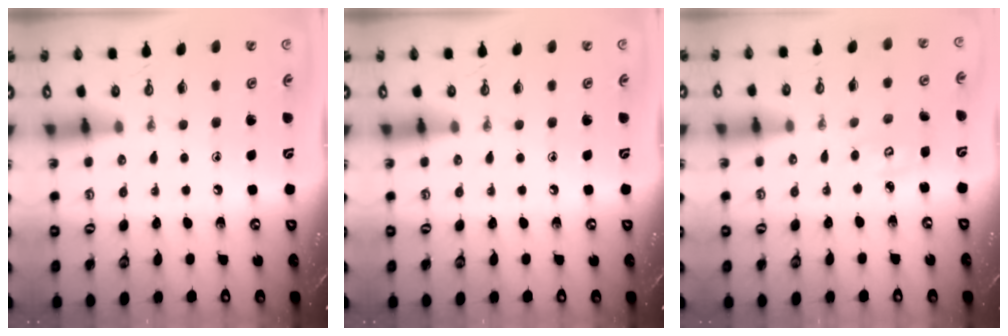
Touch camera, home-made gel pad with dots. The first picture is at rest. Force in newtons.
{"total": 0.0}
{"total": 2.8, "press": 2.8, "slide": 0.1}